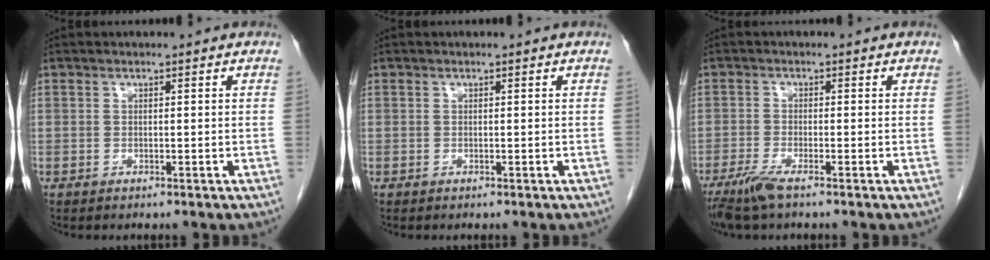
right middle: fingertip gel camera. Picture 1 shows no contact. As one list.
[{"total": 0.0}, {"total": 4.0, "force": [-2.9, 0.2, 2.7], "torque": [-0.061, -0.013, -0.059]}]